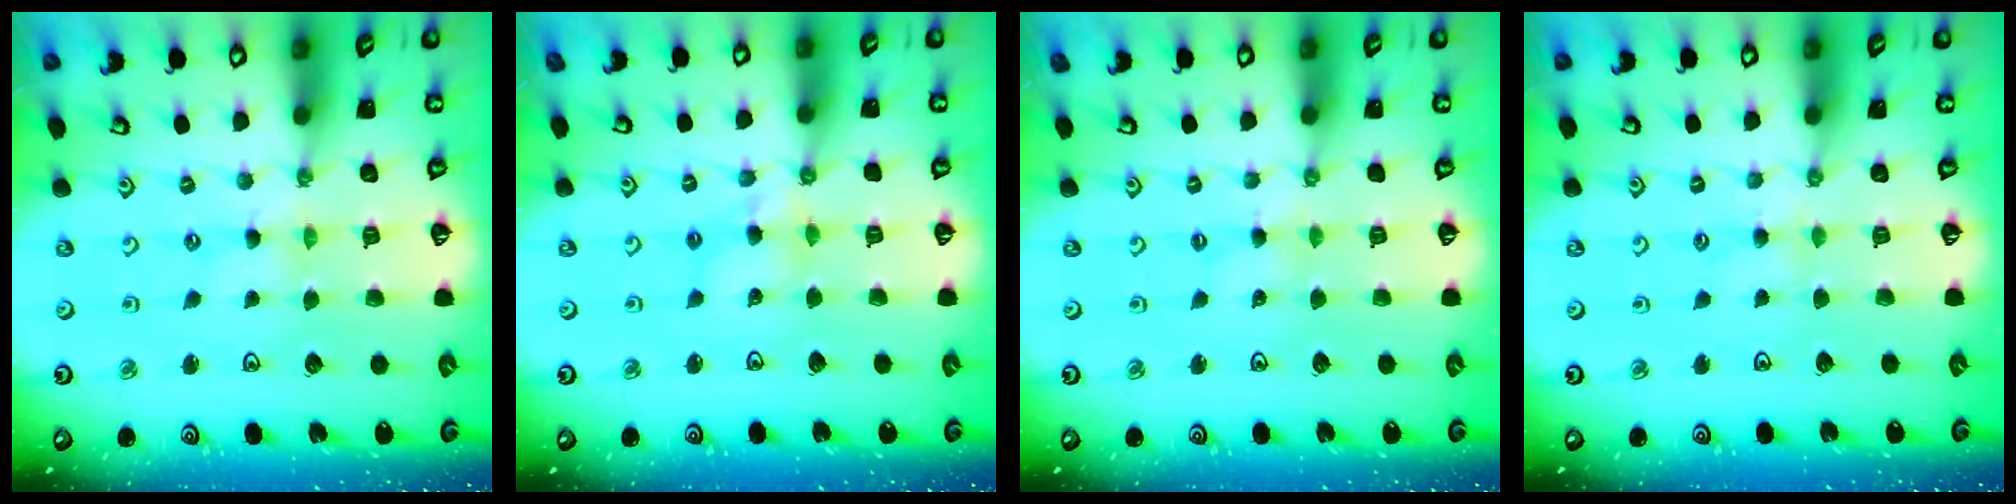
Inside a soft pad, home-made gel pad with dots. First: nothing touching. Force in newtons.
{"total": 6.2, "press": 6.2, "slide": 0.6}
{"total": 1.1, "press": 1.1, "slide": 0.3}
{"total": 1.9, "press": 1.9, "slide": 0.3}